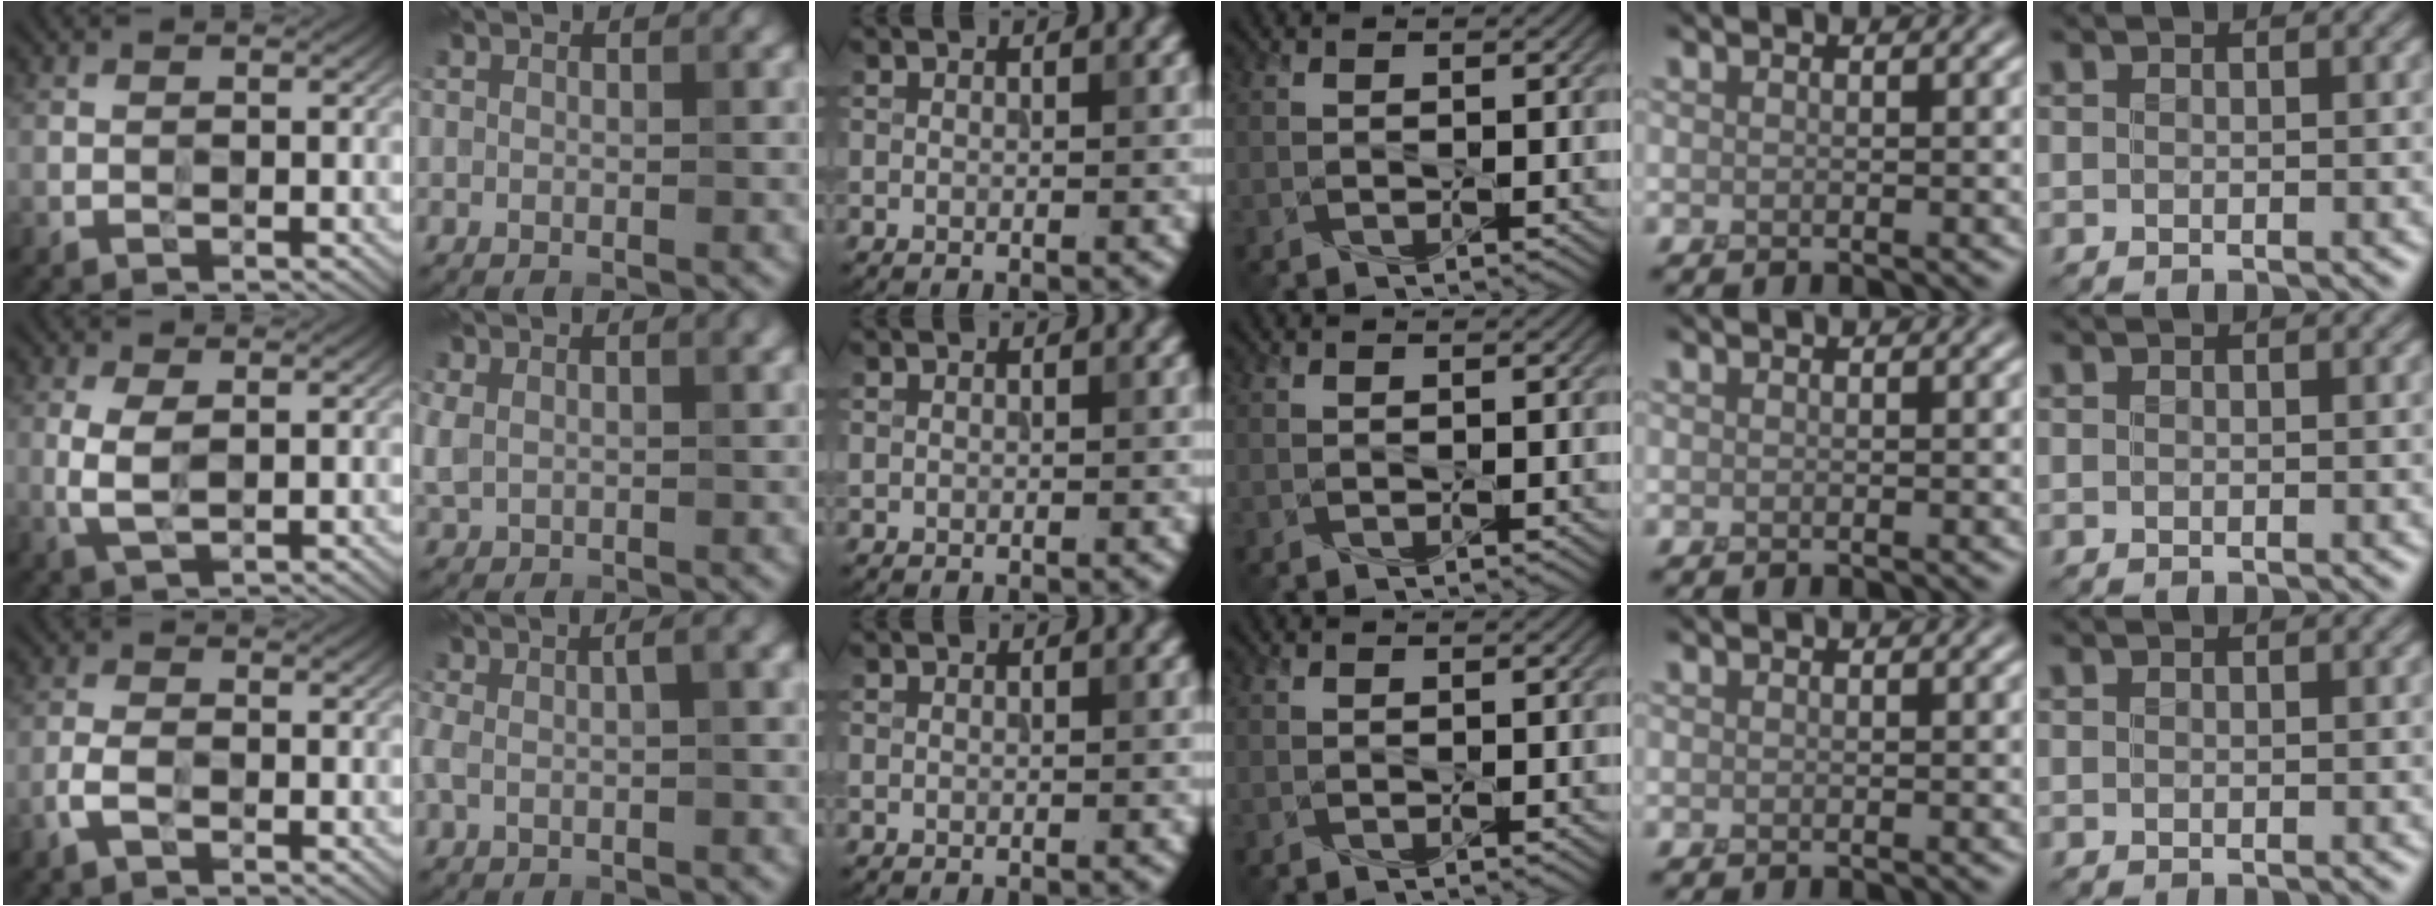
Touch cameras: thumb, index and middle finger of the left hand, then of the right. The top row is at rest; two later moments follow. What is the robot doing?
{"motion": "screw", "object": "toothpaste"}